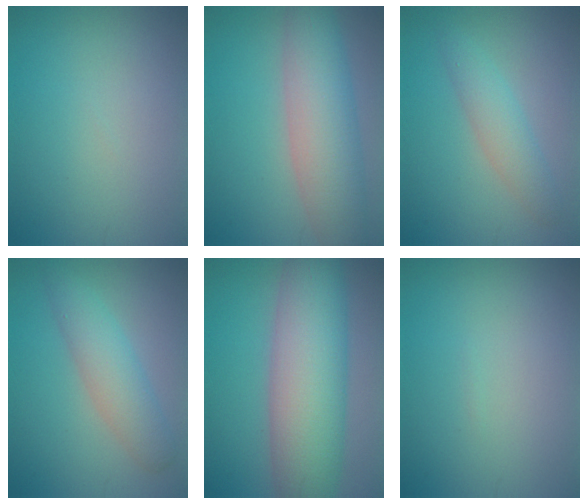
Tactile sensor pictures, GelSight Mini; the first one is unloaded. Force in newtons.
{"total": 7.5, "press": 7.5, "slide": 0.4}
{"total": 2.8, "press": 2.8, "slide": 0.0}
{"total": 3.9, "press": 3.9, "slide": 0.0}
{"total": 10.8, "press": 10.8, "slide": 0.5}
{"total": 0.0}